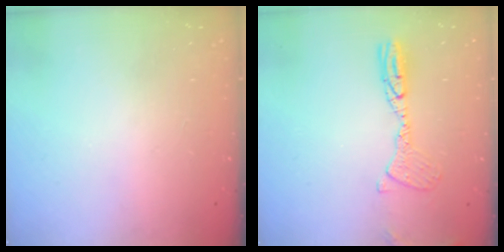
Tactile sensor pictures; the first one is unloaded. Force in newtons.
{"total": 11.8, "press": 11.6, "slide": 2.1}